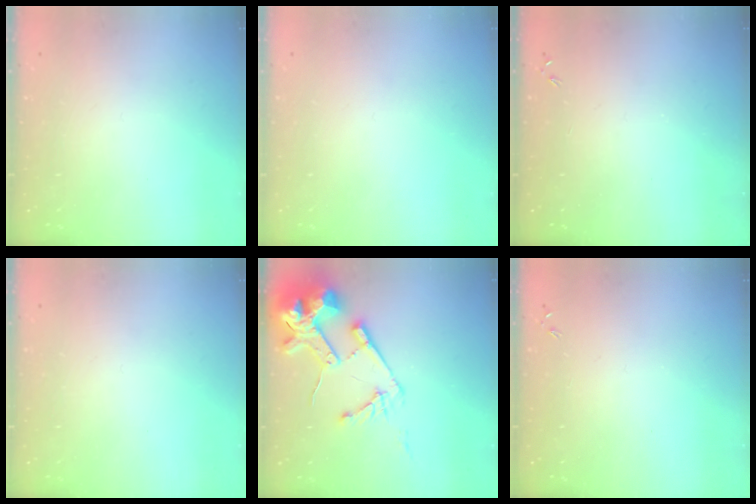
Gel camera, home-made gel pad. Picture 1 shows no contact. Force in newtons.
{"total": 0.0}
{"total": 1.1, "press": 0.9, "slide": 0.5}
{"total": 0.0}
{"total": 17.0, "press": 16.9, "slide": 1.9}
{"total": 0.0}